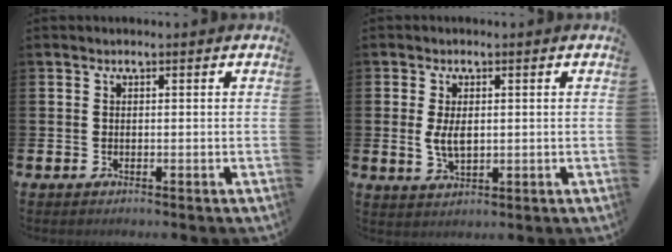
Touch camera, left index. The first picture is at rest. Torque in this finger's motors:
{"motor_torque": [0.82, 0.15, 0.15, 0.05]}